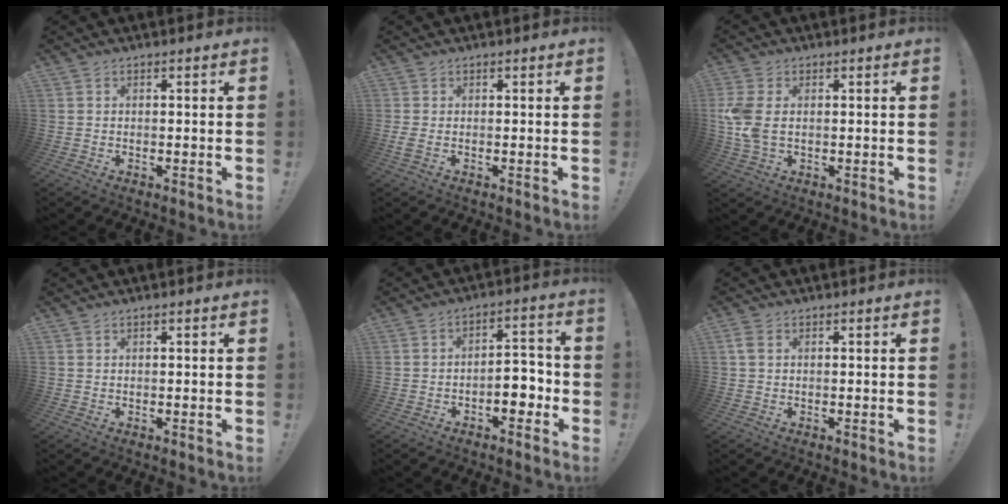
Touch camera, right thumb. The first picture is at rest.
{"total": 2.0, "force": [-0.1, 0.5, 1.9], "torque": [-0.032, -0.003, -0.001]}
{"total": 7.2, "force": [0.5, 4.6, 5.4], "torque": [-0.128, 0.001, 0.008]}
{"total": 0.0}
{"total": 8.3, "force": [-3.4, 4.3, 6.2], "torque": [-0.089, 0.017, -0.060]}
{"total": 2.6, "force": [0.8, 1.6, 1.9], "torque": [-0.033, 0.003, 0.015]}